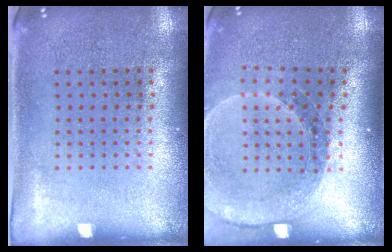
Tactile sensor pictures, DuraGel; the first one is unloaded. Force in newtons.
{"total": 1.6, "press": 1.6, "slide": 0.2}